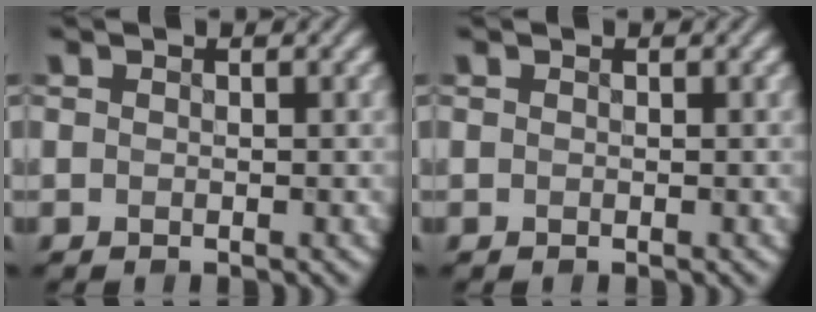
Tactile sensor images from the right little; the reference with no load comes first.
{"total": 0.0}